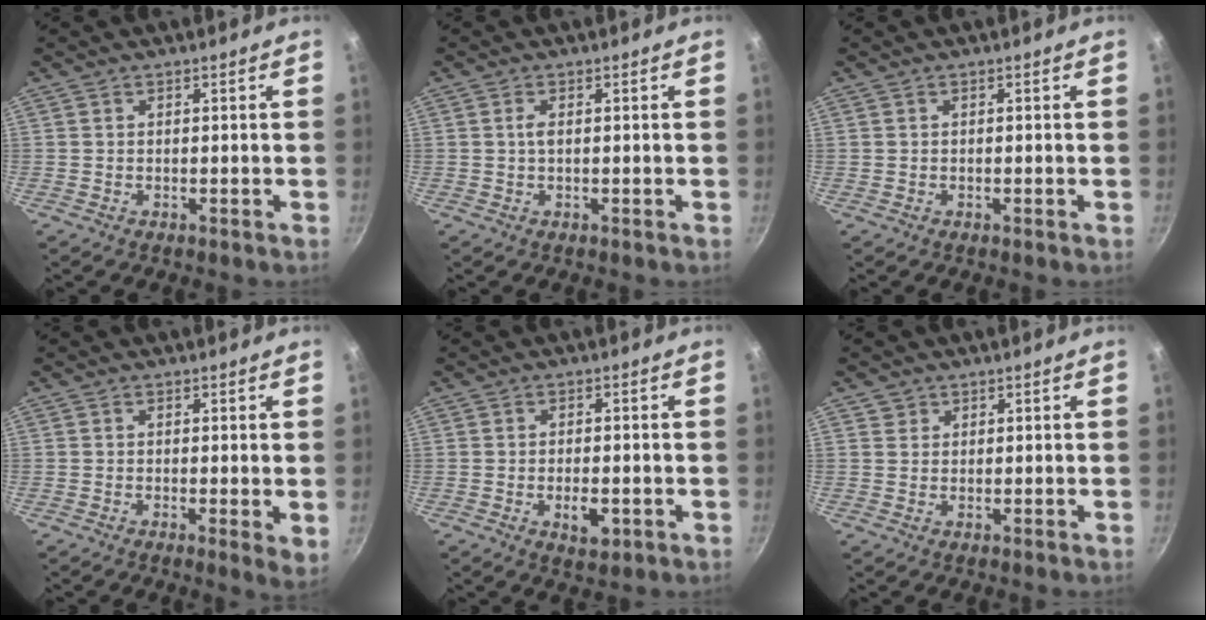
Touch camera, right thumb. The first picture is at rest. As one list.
[{"total": 1.3, "force": [0.1, 0.5, 1.2], "torque": [-0.025, 0.002, 0.001]}, {"total": 0.0}, {"total": 3.8, "force": [0.1, 1.1, 3.7], "torque": [-0.045, -0.015, -0.002]}, {"total": 4.6, "force": [-1.3, 2.3, 3.8], "torque": [-0.055, 0.003, -0.017]}, {"total": 1.8, "force": [0.8, 1.6, 0.2], "torque": [0.012, 0.004, 0.010]}]